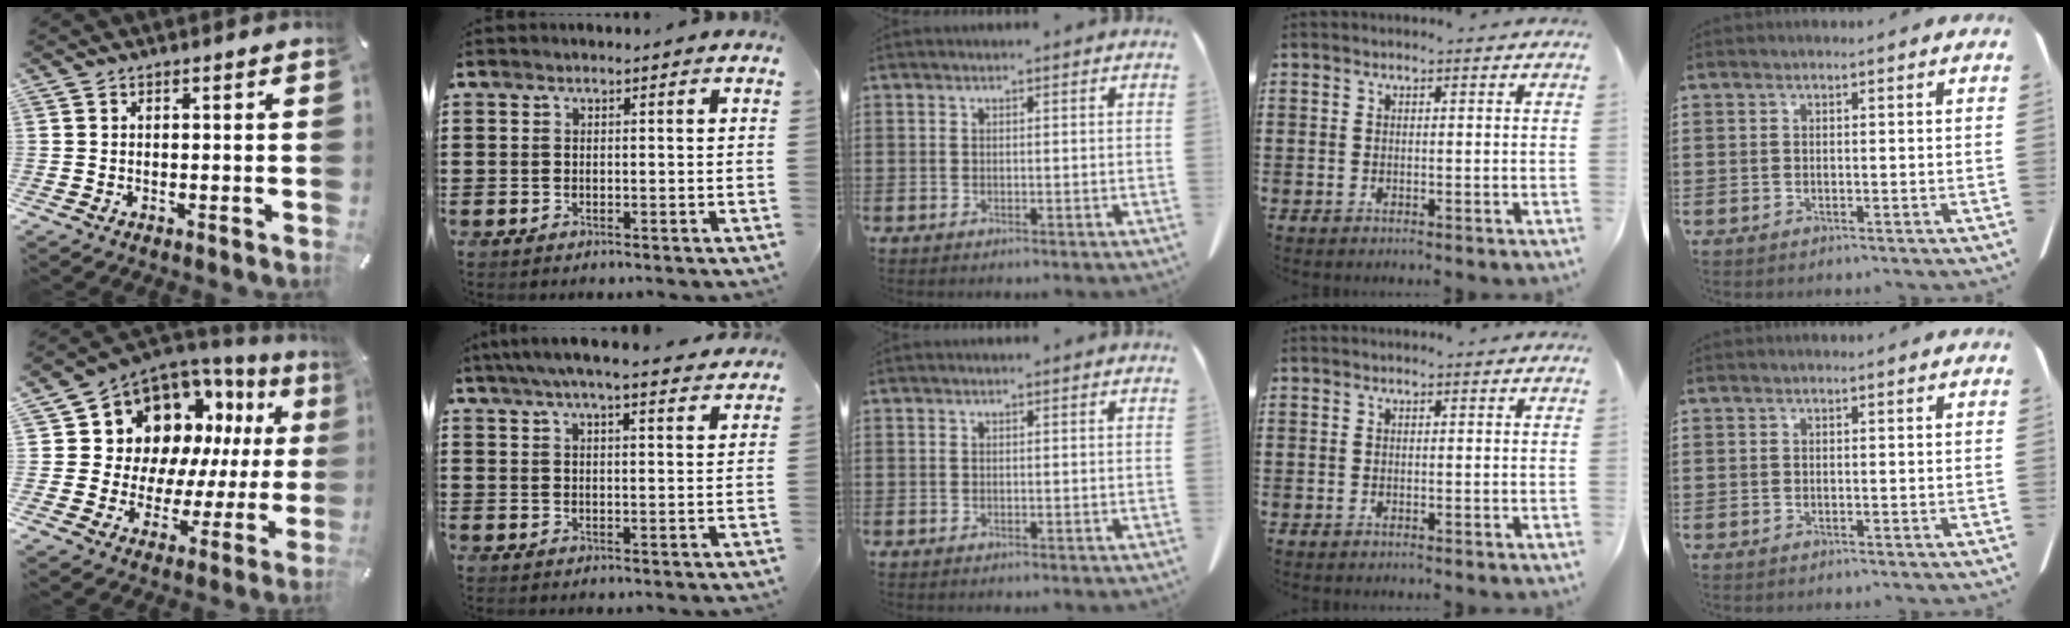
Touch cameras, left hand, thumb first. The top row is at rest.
{"thumb": {"total": 13.2, "force": [7.6, 9.6, 5.0], "torque": [-0.085, -0.088, 0.145]}, "index": {"total": 5.3, "force": [4.5, 0.3, 2.7], "torque": [-0.066, -0.009, 0.080]}}